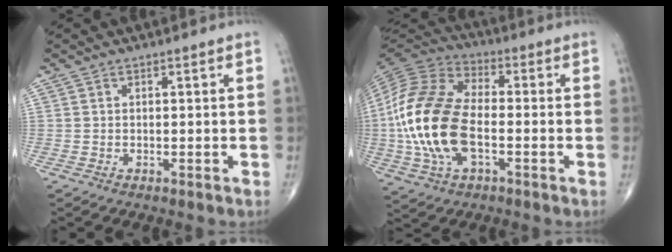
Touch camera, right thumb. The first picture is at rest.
{"total": 20.1, "force": [-2.7, 10.8, 16.7], "torque": [-0.358, 0.015, -0.055]}